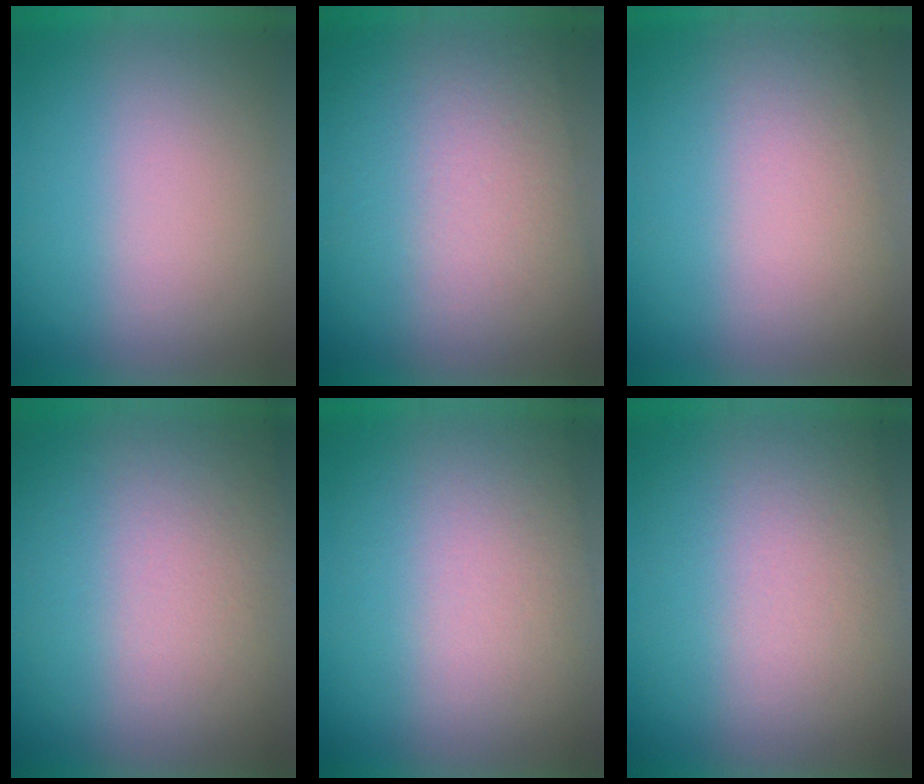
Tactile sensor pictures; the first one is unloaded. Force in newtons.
{"total": 2.9}
{"total": 1.0}
{"total": 3.5}
{"total": 2.4}
{"total": 2.4}